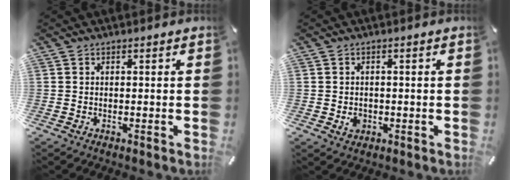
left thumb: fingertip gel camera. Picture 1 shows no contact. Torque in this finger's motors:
{"motor_torque": [0.05, 0.38, -0.16, -0.01, -0.02]}